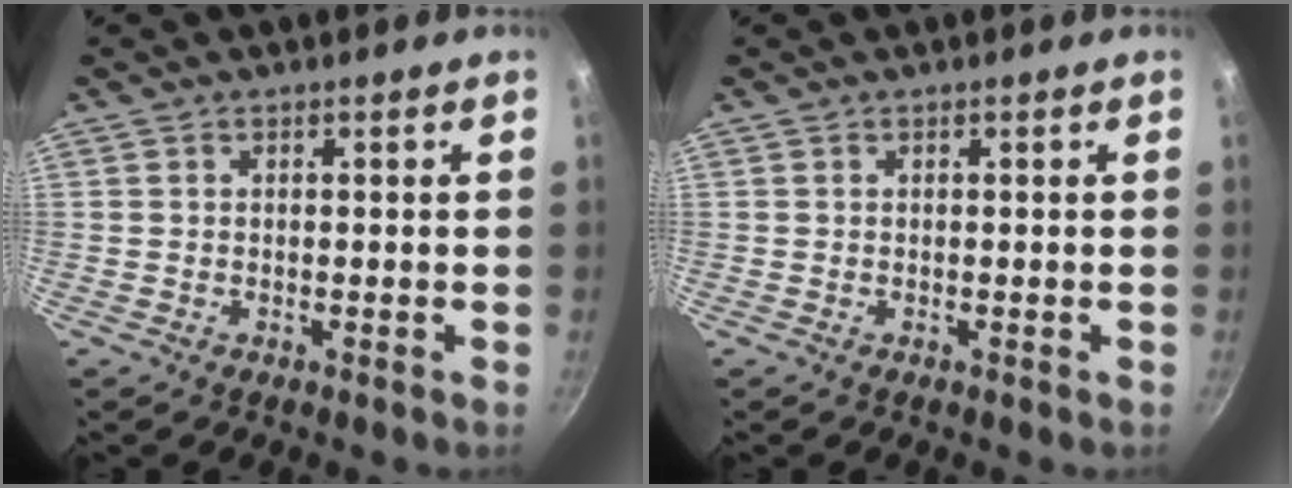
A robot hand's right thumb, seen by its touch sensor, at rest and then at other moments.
{"total": 0.0}